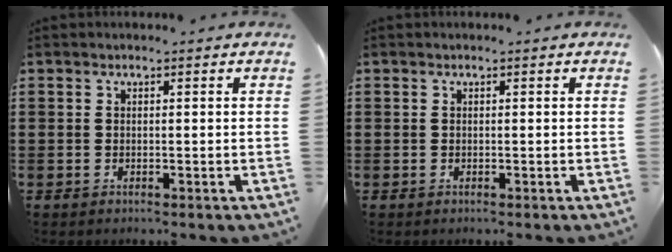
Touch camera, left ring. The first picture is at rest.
{"total": 0.0}